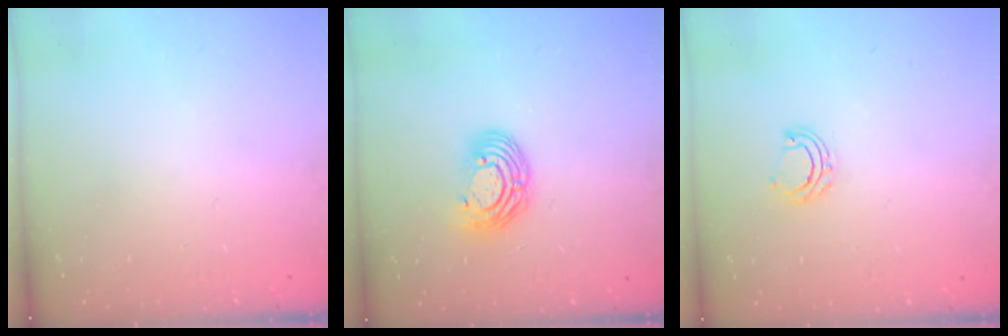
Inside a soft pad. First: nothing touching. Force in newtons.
{"total": 9.5, "press": 9.4, "slide": 1.7}
{"total": 6.3, "press": 6.2, "slide": 1.0}